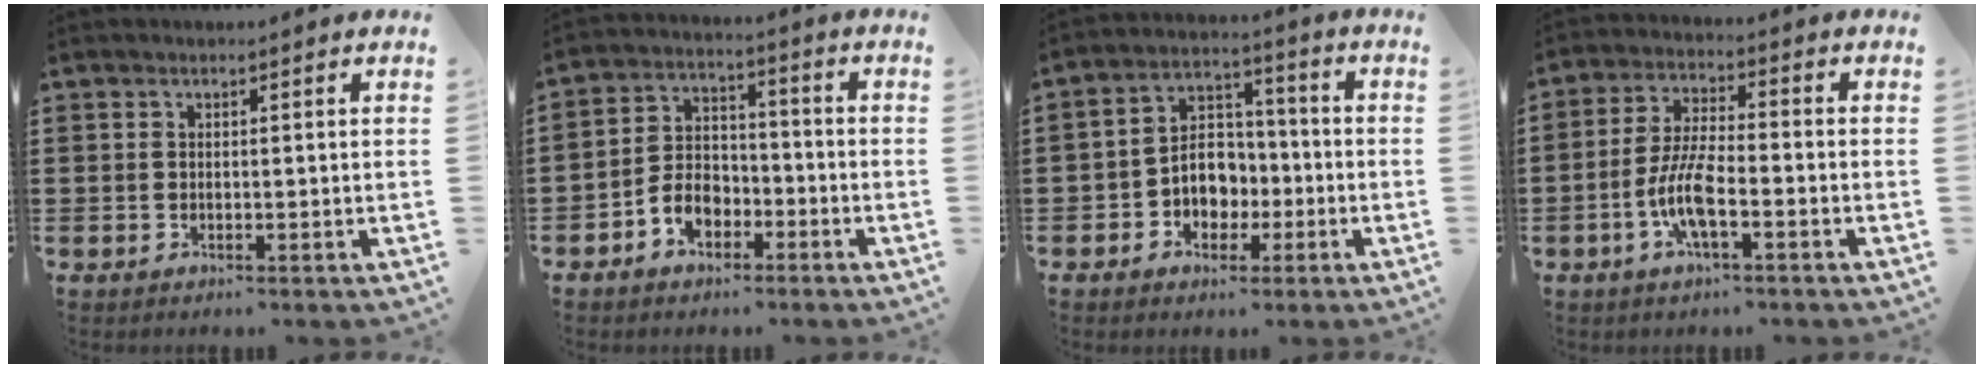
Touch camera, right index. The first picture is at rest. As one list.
[{"total": 5.5, "force": [-2.9, 3.8, 2.7], "torque": [-0.071, 0.007, -0.060]}, {"total": 6.6, "force": [-1.9, 5.2, 3.5], "torque": [-0.053, 0.013, -0.036]}, {"total": 7.7, "force": [-2.9, 2.1, 6.8], "torque": [-0.159, -0.012, -0.062]}]